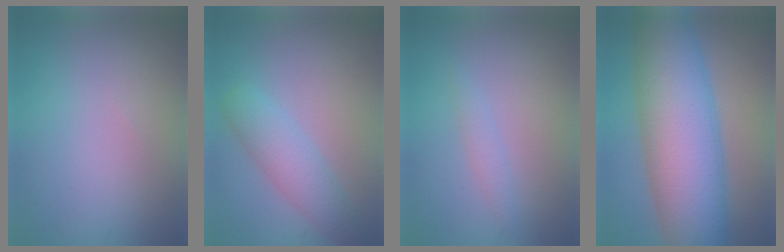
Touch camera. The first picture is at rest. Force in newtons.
{"total": 3.7, "press": 3.7, "slide": 0.2}
{"total": 1.1, "press": 1.1, "slide": 0.1}
{"total": 13.0, "press": 13.0, "slide": 0.1}